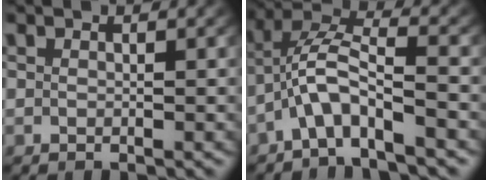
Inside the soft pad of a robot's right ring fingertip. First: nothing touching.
{"total": 5.8, "force": [-0.3, 3.8, 4.3], "torque": [-0.098, -0.012, -0.014]}